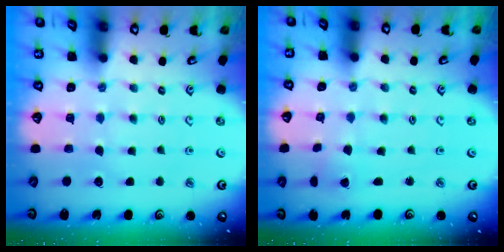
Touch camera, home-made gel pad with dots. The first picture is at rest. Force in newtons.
{"total": 1.2, "press": 1.2, "slide": 0.0}